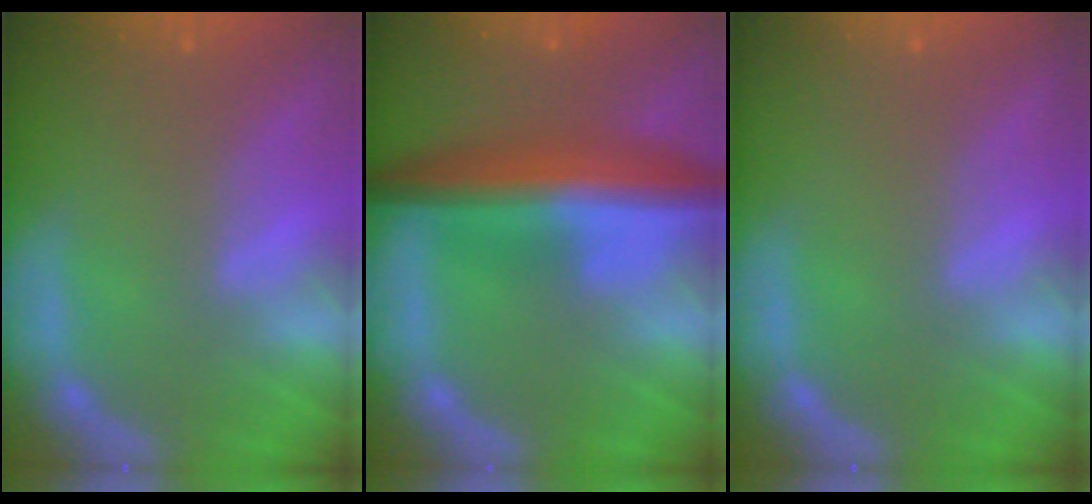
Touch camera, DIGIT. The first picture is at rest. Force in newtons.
{"total": 8.5}
{"total": 0.0}